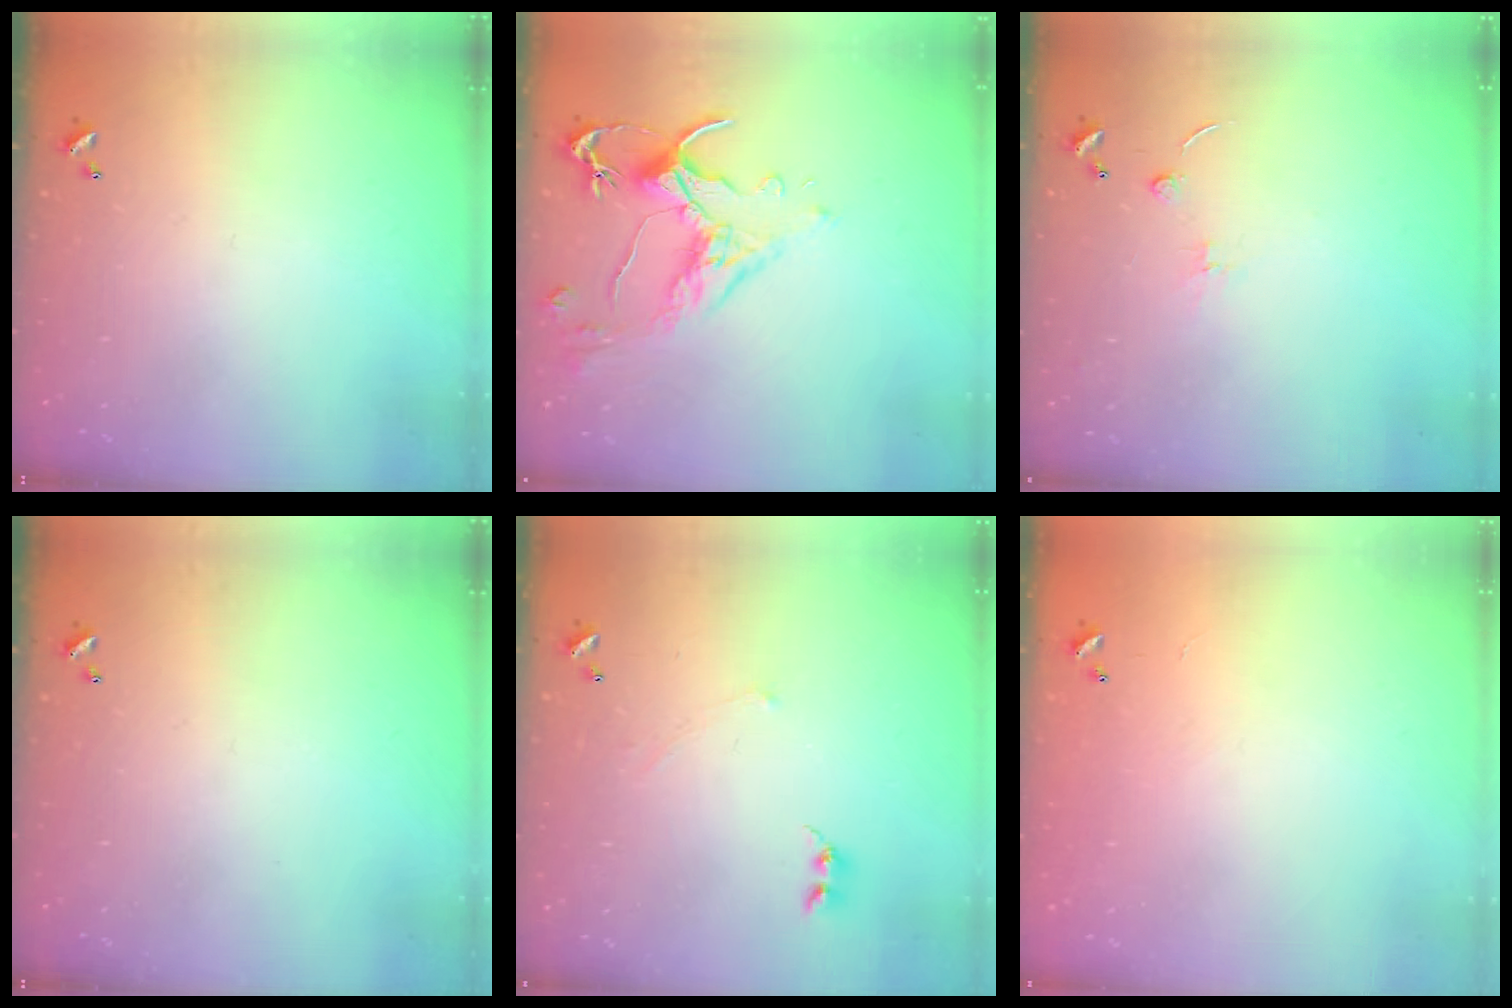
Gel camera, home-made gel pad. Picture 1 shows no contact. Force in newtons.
{"total": 2.5, "press": 2.1, "slide": 1.4}
{"total": 1.3, "press": 1.2, "slide": 0.5}
{"total": 0.0}
{"total": 0.6, "press": 0.3, "slide": 0.5}
{"total": 9.3, "press": 9.3, "slide": 0.6}